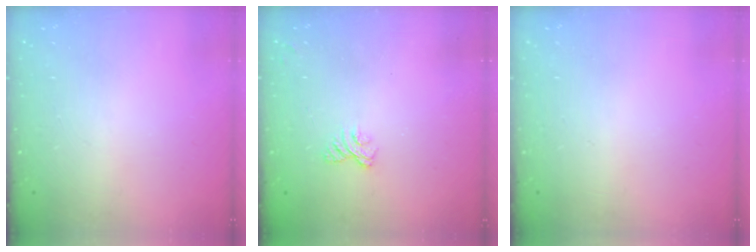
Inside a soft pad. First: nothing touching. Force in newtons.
{"total": 2.7, "press": 2.3, "slide": 1.4}
{"total": 0.0}